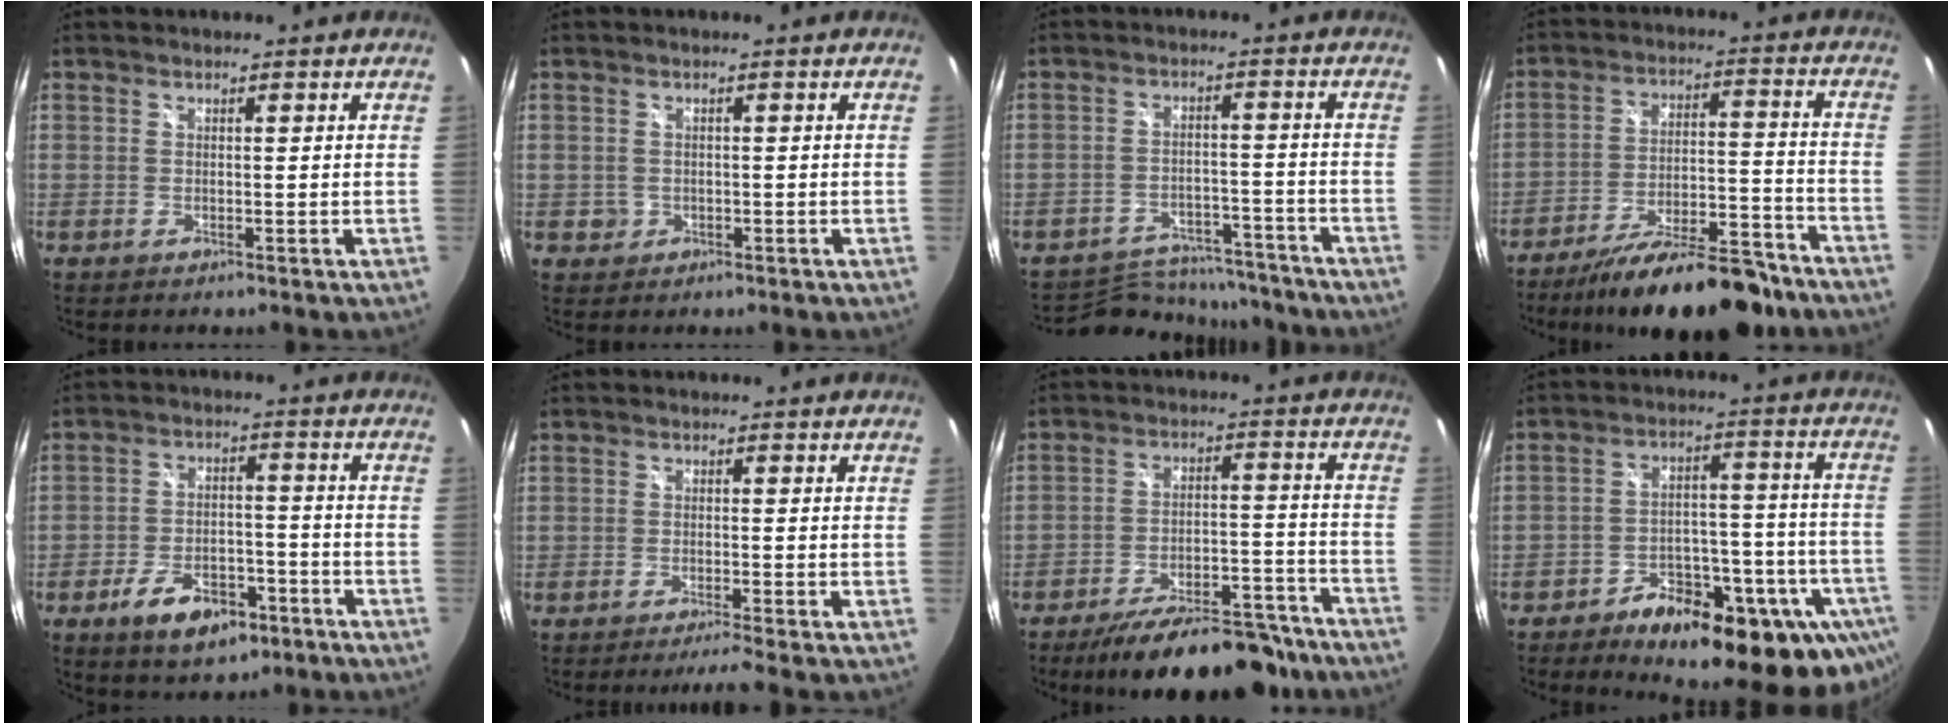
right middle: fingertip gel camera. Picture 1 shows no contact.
{"total": 1.8, "force": [-0.3, 1.8, 0.3], "torque": [-0.004, -0.002, -0.003]}
{"total": 13.5, "force": [-12.5, 4.5, 2.7], "torque": [-0.062, 0.022, -0.163]}
{"total": 19.7, "force": [-16.1, 5.2, 10.1], "torque": [-0.168, -0.010, -0.230]}
{"total": 10.5, "force": [-6.1, 5.3, 6.7], "torque": [-0.136, 0.007, -0.089]}
{"total": 3.2, "force": [-2.8, -1.1, 1.2], "torque": [-0.026, -0.009, -0.049]}
{"total": 19.4, "force": [-16.3, 5.8, 8.8], "torque": [-0.146, 0.005, -0.218]}
{"total": 25.3, "force": [-16.0, 11.2, 16.1], "torque": [-0.213, 0.009, -0.206]}